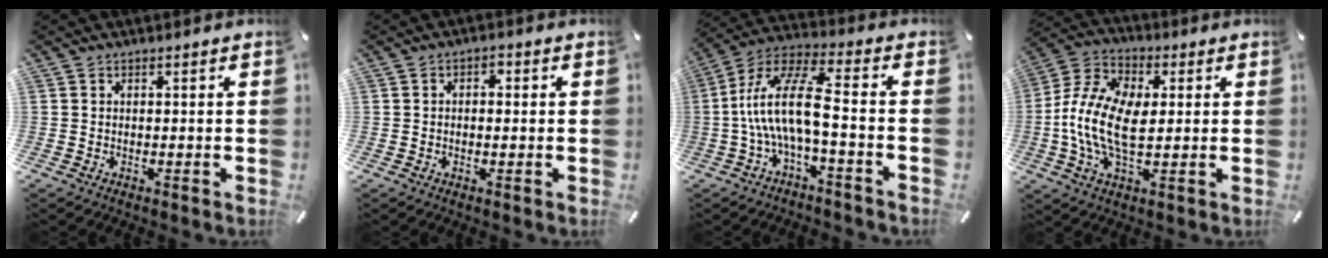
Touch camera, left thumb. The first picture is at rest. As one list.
[{"total": 1.7, "force": [-0.4, 1.2, 1.2], "torque": [-0.022, 0.006, -0.008]}, {"total": 14.3, "force": [-2.3, 4.1, 13.5], "torque": [-0.284, -0.003, -0.048]}, {"total": 14.1, "force": [-0.8, 8.2, 11.4], "torque": [-0.257, -0.002, -0.015]}]